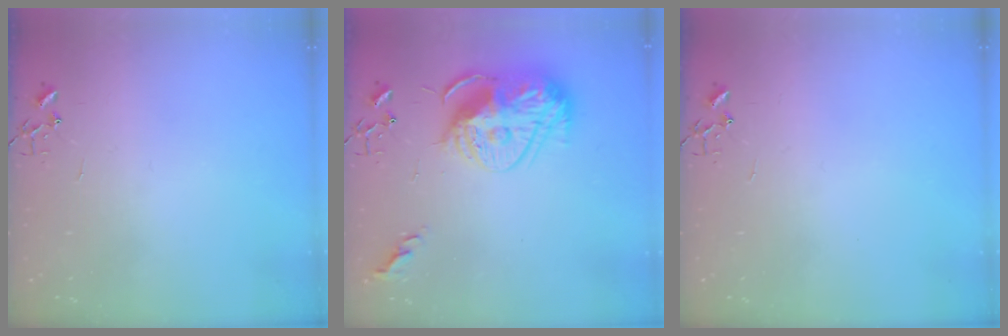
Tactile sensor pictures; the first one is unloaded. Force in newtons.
{"total": 15.6, "press": 15.6, "slide": 1.2}
{"total": 0.0}